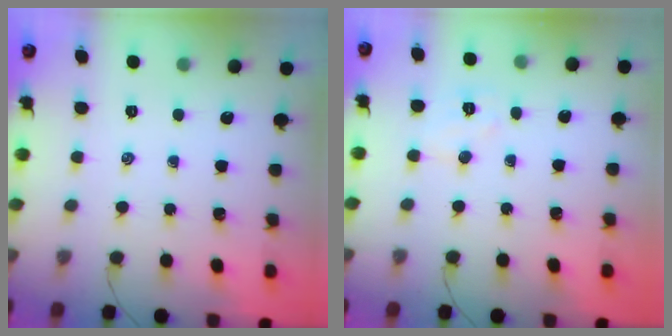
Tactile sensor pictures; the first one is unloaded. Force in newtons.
{"total": 6.3, "press": 6.2, "slide": 1.0}